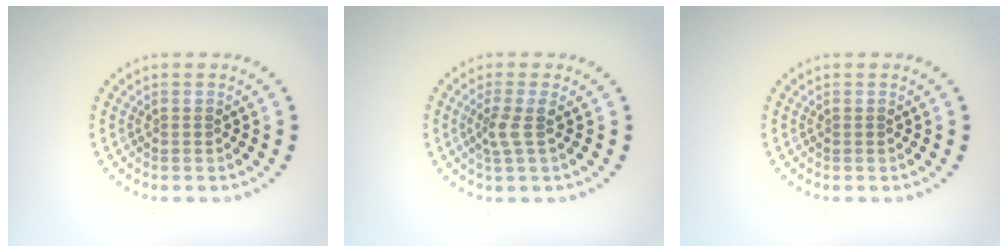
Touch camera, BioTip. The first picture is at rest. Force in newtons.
{"total": 1.9, "press": 1.3, "slide": 1.3}
{"total": 0.0}